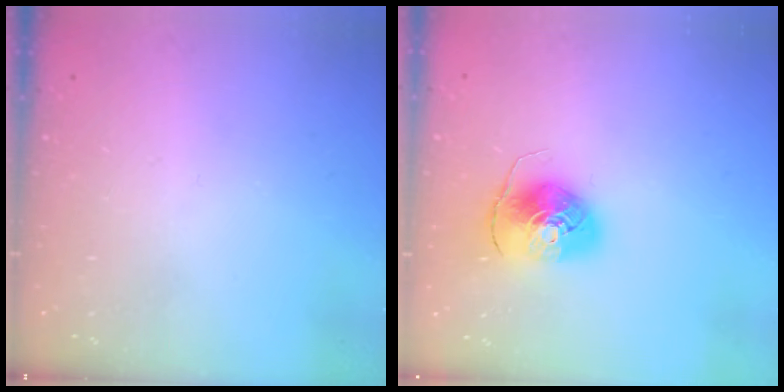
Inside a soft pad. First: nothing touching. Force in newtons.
{"total": 8.1, "press": 8.1, "slide": 0.6}